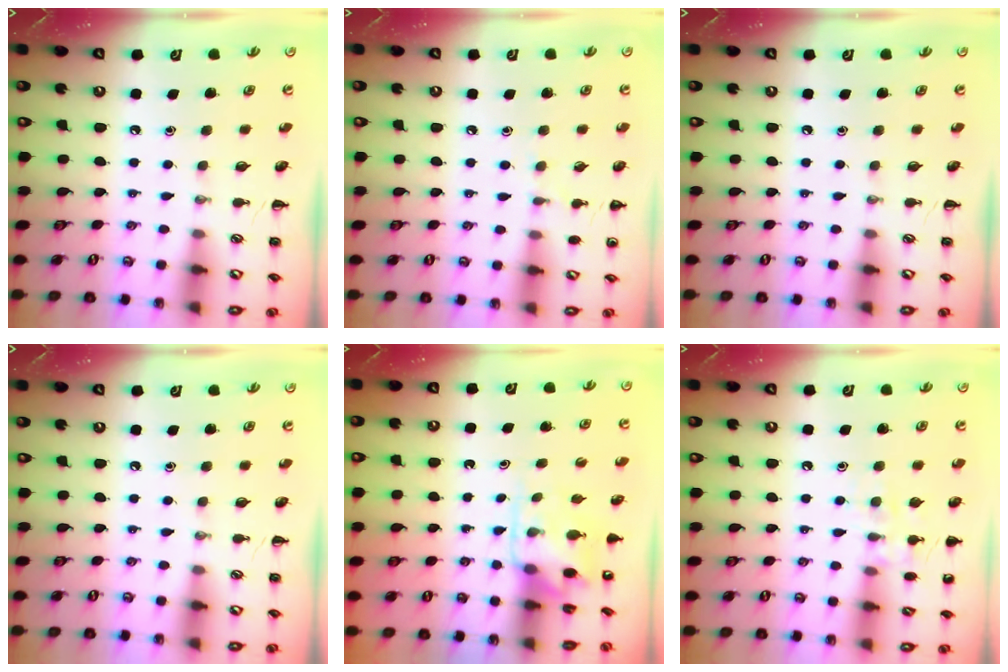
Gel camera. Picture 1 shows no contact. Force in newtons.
{"total": 5.5, "press": 5.2, "slide": 1.8}
{"total": 0.0}
{"total": 0.0}
{"total": 5.7, "press": 5.6, "slide": 0.9}
{"total": 8.2, "press": 8.1, "slide": 1.0}